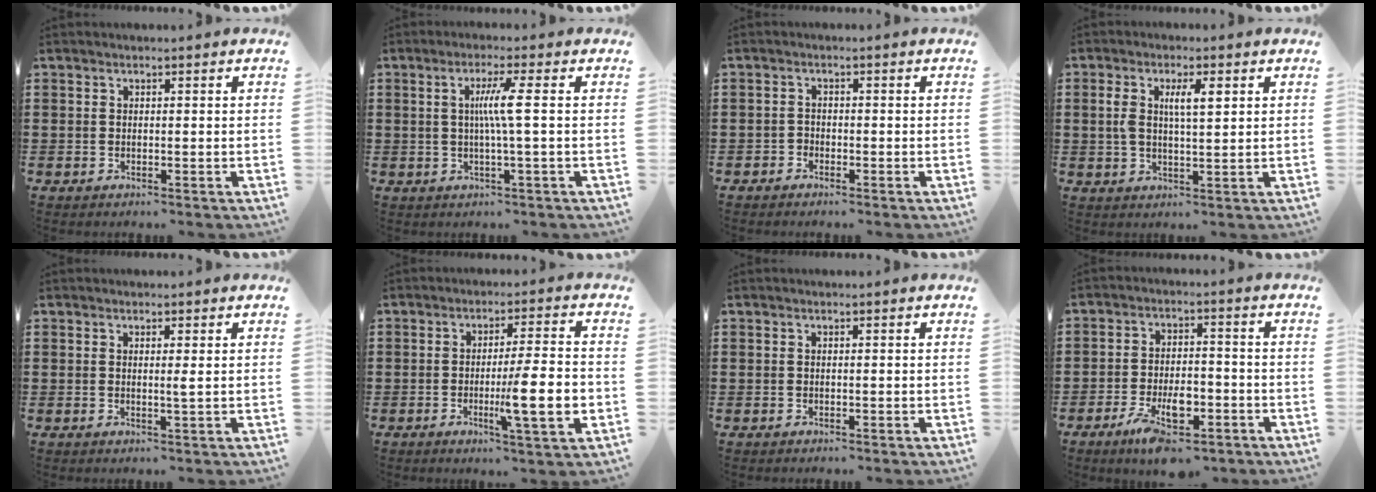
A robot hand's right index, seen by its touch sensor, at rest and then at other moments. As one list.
[{"total": 5.0, "force": [0.3, -0.5, 4.9], "torque": [-0.093, -0.007, -0.001]}, {"total": 1.2, "force": [-1.0, 0.6, 0.0], "torque": [-0.004, 0.003, -0.023]}, {"total": 4.9, "force": [1.4, 1.5, 4.4], "torque": [-0.092, 0.008, 0.022]}, {"total": 0.8, "force": [0.2, -0.1, 0.7], "torque": [-0.015, -0.003, 0.004]}, {"total": 10.3, "force": [-2.4, 1.1, 10.0], "torque": [-0.162, -0.010, -0.042]}, {"total": 0.0}, {"total": 6.8, "force": [-3.8, 2.8, 4.8], "torque": [-0.096, 0.008, -0.071]}]